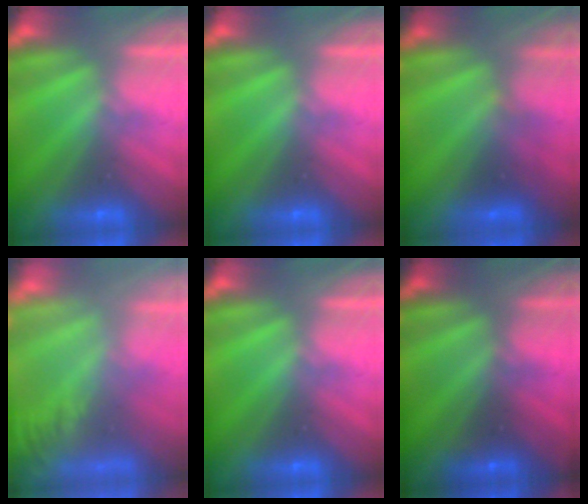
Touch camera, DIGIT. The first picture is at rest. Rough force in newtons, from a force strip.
{"total": 0.0}
{"total": 3.9}
{"total": 7.1}
{"total": 0.0}
{"total": 2.7}